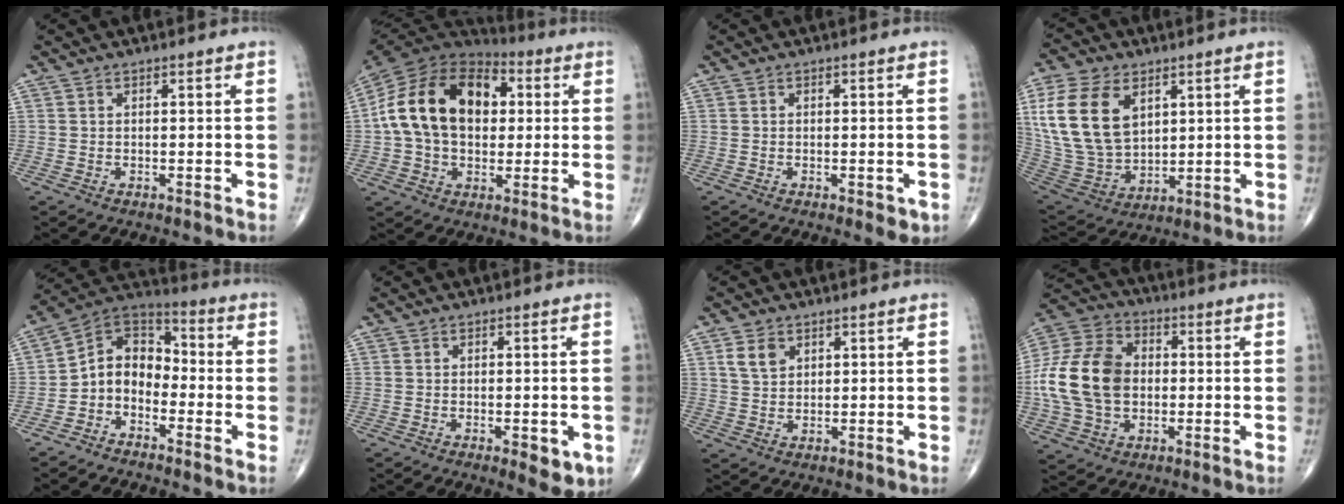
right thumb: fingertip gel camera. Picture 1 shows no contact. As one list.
[{"total": 21.3, "force": [2.7, 14.5, 15.4], "torque": [-0.268, 0.024, 0.041]}, {"total": 2.6, "force": [-0.9, 1.0, 2.2], "torque": [-0.021, -0.003, -0.009]}, {"total": 18.5, "force": [6.0, 12.2, 12.6], "torque": [-0.246, -0.018, 0.130]}, {"total": 9.4, "force": [-3.1, 7.1, 5.4], "torque": [-0.063, 0.066, -0.077]}, {"total": 5.4, "force": [-1.8, 2.1, 4.7], "torque": [-0.050, -0.008, -0.018]}, {"total": 4.2, "force": [2.0, 2.9, 2.3], "torque": [-0.031, -0.007, 0.043]}, {"total": 18.4, "force": [-0.4, 13.2, 12.8], "torque": [-0.246, 0.022, -0.007]}]